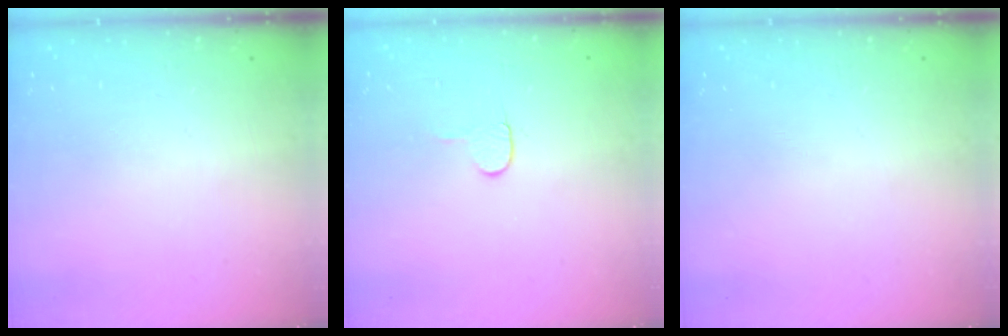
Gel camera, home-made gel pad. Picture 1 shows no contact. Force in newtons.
{"total": 5.0, "press": 4.9, "slide": 0.4}
{"total": 0.0}